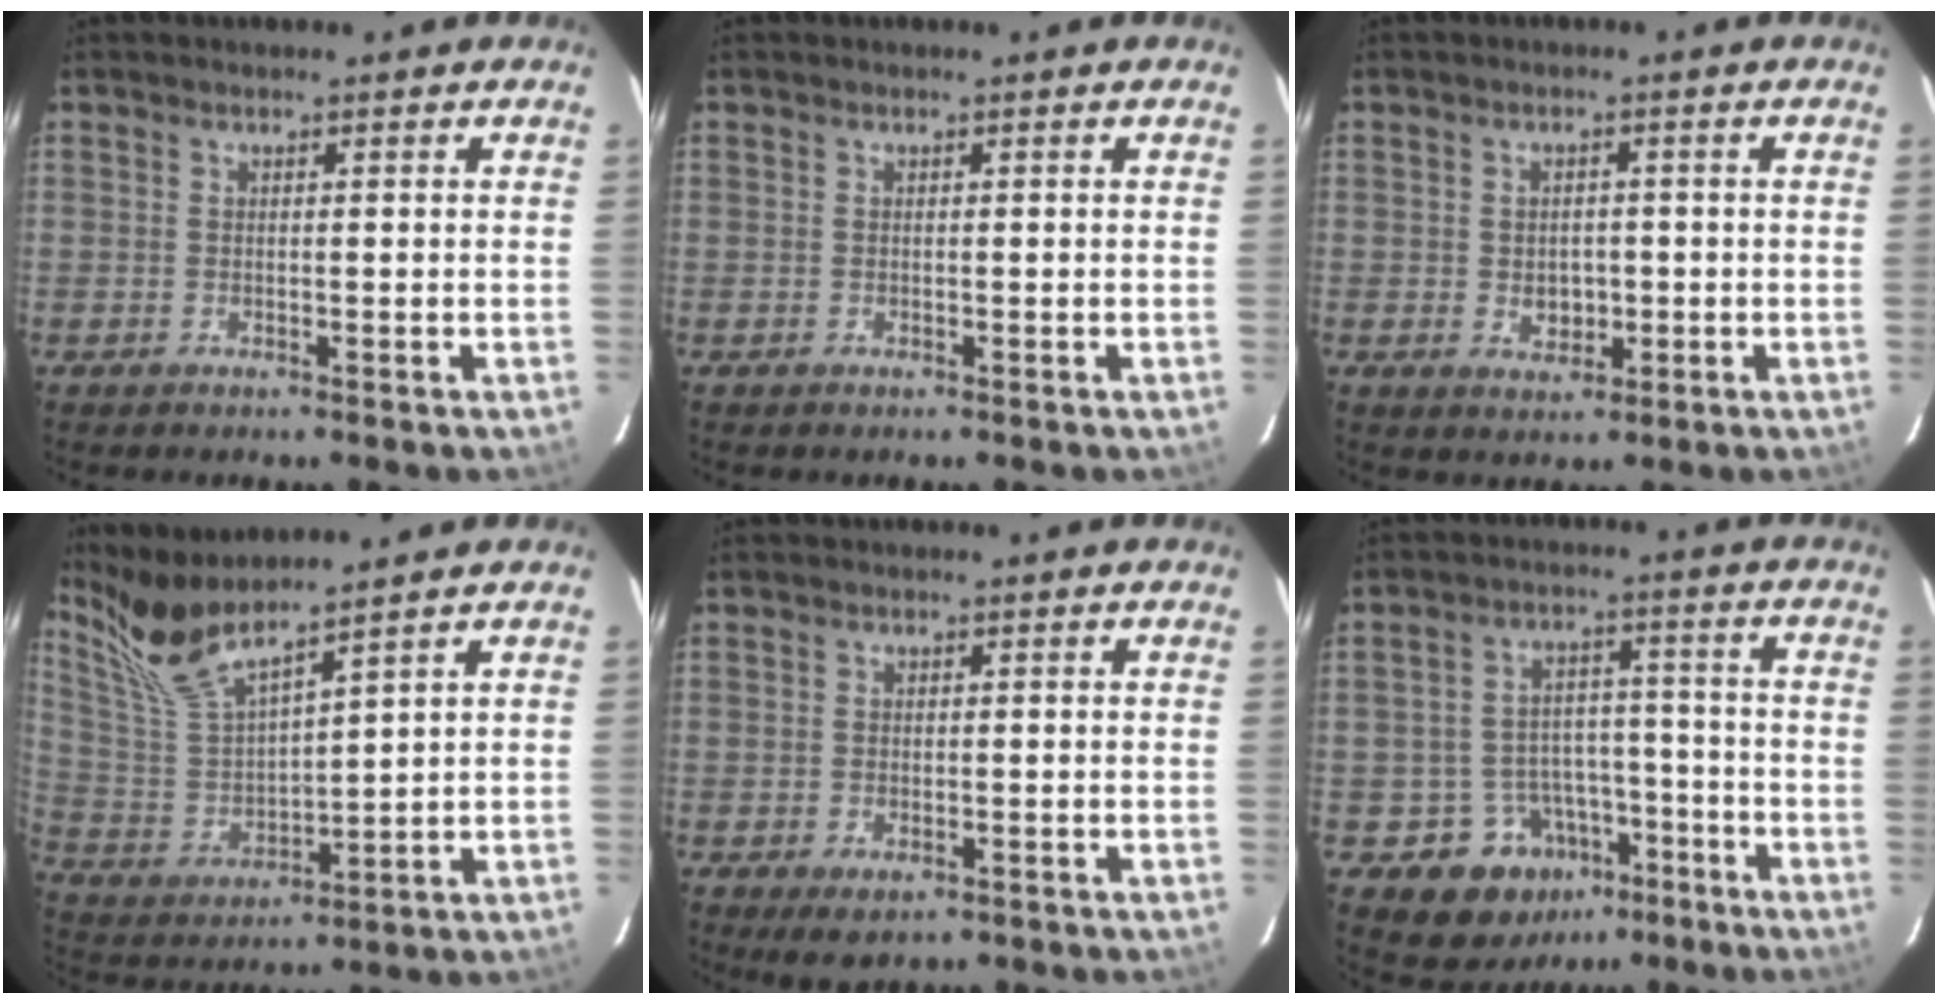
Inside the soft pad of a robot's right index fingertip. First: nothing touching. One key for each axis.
{"total": 0.0}
{"total": 3.7, "fx": -0.6, "fy": 3.0, "fz": 2.0, "tx": -0.035, "ty": 0.002, "tz": -0.004}
{"total": 9.6, "fx": 8.6, "fy": -0.2, "fz": 4.2, "tx": -0.088, "ty": -0.012, "tz": 0.187}
{"total": 3.6, "fx": -2.0, "fy": 2.0, "fz": 2.2, "tx": -0.044, "ty": -0.013, "tz": -0.028}
{"total": 9.9, "fx": -5.6, "fy": 7.9, "fz": 2.2, "tx": -0.048, "ty": 0.035, "tz": -0.061}